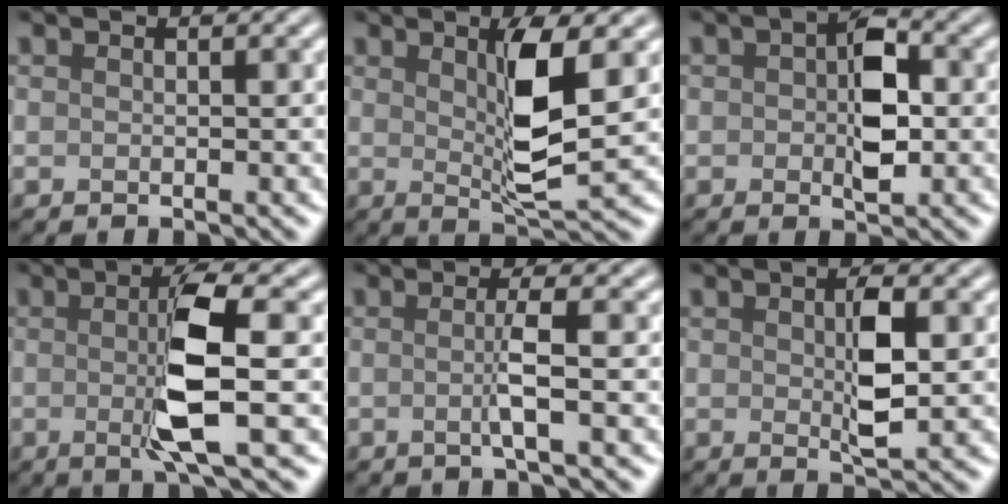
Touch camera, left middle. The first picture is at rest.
{"total": 5.2, "force": [1.1, 1.1, 4.9], "torque": [-0.090, -0.009, 0.022]}
{"total": 4.7, "force": [0.1, 2.5, 4.1], "torque": [-0.059, 0.003, -0.002]}
{"total": 6.0, "force": [-0.2, 1.0, 5.9], "torque": [-0.110, -0.005, -0.005]}
{"total": 2.4, "force": [-0.2, 0.3, 2.4], "torque": [-0.048, -0.006, -0.009]}
{"total": 3.6, "force": [0.3, 1.2, 3.4], "torque": [-0.060, -0.002, 0.006]}